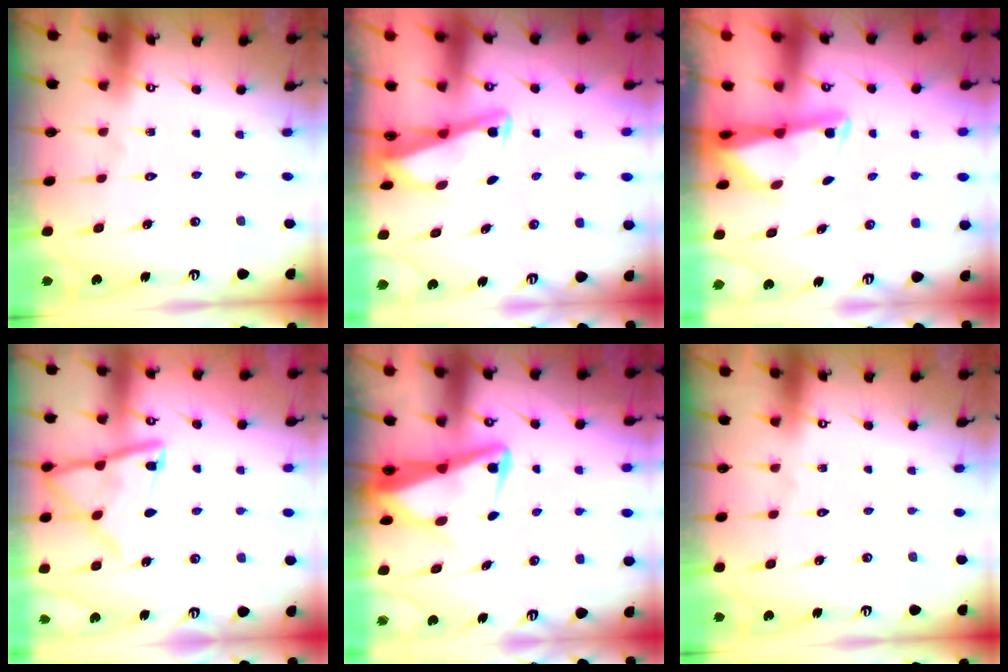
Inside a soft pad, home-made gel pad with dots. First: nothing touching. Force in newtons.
{"total": 2.7, "press": 2.6, "slide": 0.4}
{"total": 2.3, "press": 2.2, "slide": 0.4}
{"total": 13.5, "press": 13.5, "slide": 1.5}
{"total": 4.8, "press": 4.7, "slide": 0.6}
{"total": 0.0}